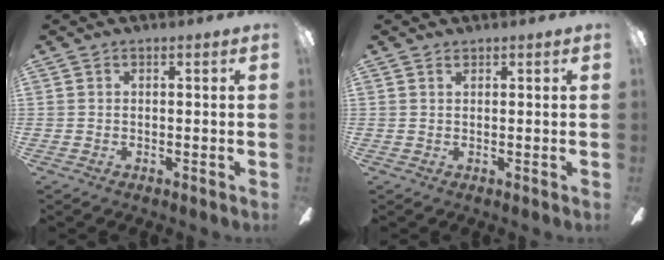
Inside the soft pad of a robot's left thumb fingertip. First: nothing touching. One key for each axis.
{"total": 0.6, "fx": 0.5, "fy": 0.3, "fz": 0.2, "tx": -0.006, "ty": 0.001, "tz": 0.010}